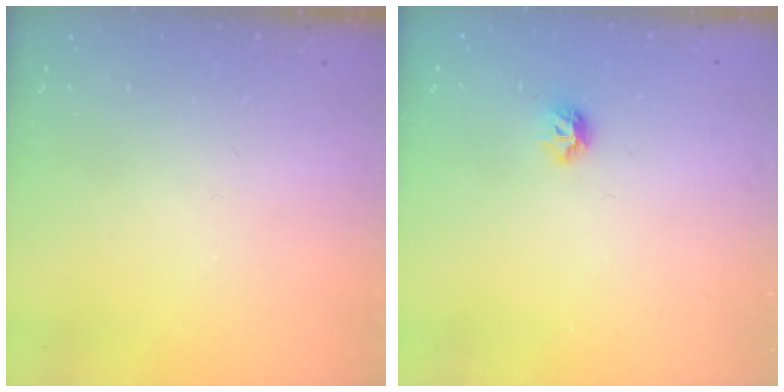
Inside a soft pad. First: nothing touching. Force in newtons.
{"total": 6.0, "press": 5.9, "slide": 1.0}